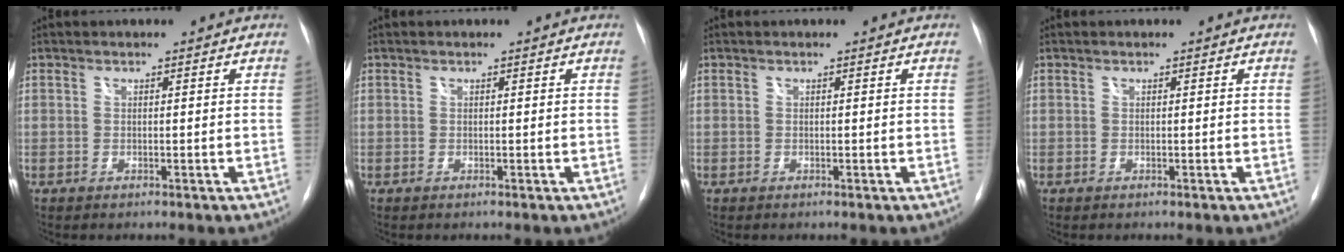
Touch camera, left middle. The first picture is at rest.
{"total": 0.0}
{"total": 0.0}
{"total": 0.0}